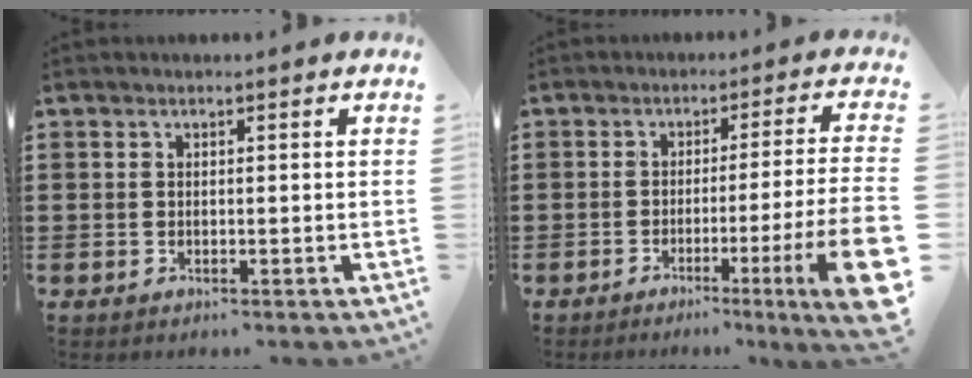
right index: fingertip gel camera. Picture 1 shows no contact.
{"total": 7.3, "force": [-2.5, 0.3, 6.9], "torque": [-0.104, -0.026, -0.050]}